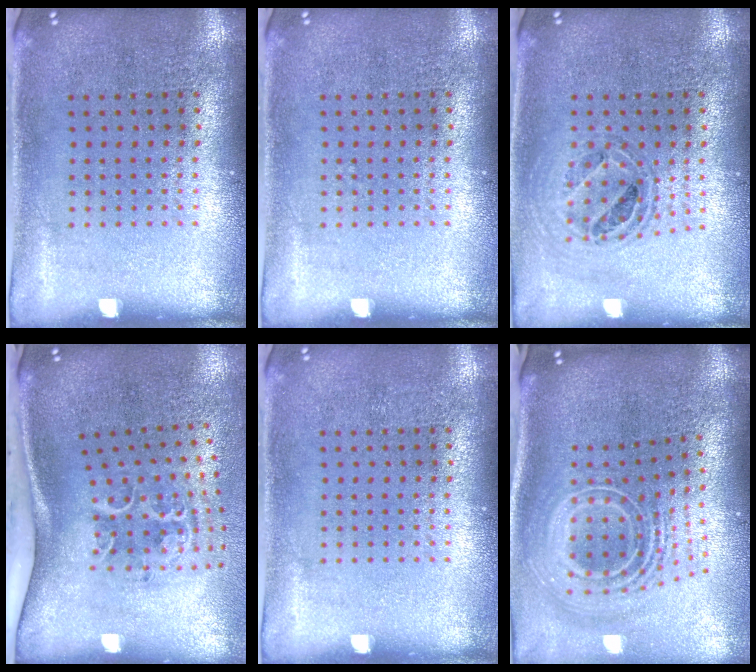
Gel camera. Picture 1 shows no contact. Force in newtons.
{"total": 0.0}
{"total": 0.8, "press": 0.8, "slide": 0.1}
{"total": 2.3, "press": 1.4, "slide": 1.9}
{"total": 0.0}
{"total": 2.9, "press": 1.9, "slide": 2.1}